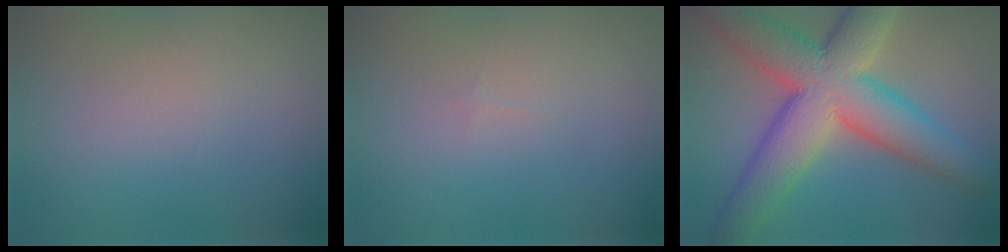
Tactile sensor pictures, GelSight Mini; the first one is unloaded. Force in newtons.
{"total": 0.0}
{"total": 11.8, "press": 11.8, "slide": 0.7}